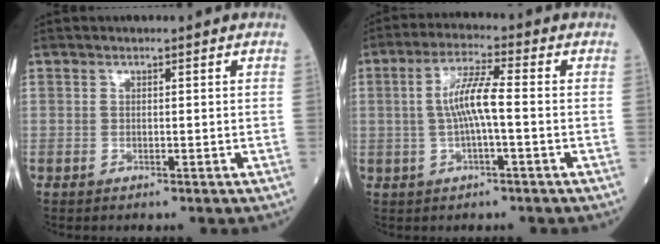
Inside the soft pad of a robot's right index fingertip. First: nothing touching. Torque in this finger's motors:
{"motor_torque": [0.64, 0.00, 0.36, 0.09]}